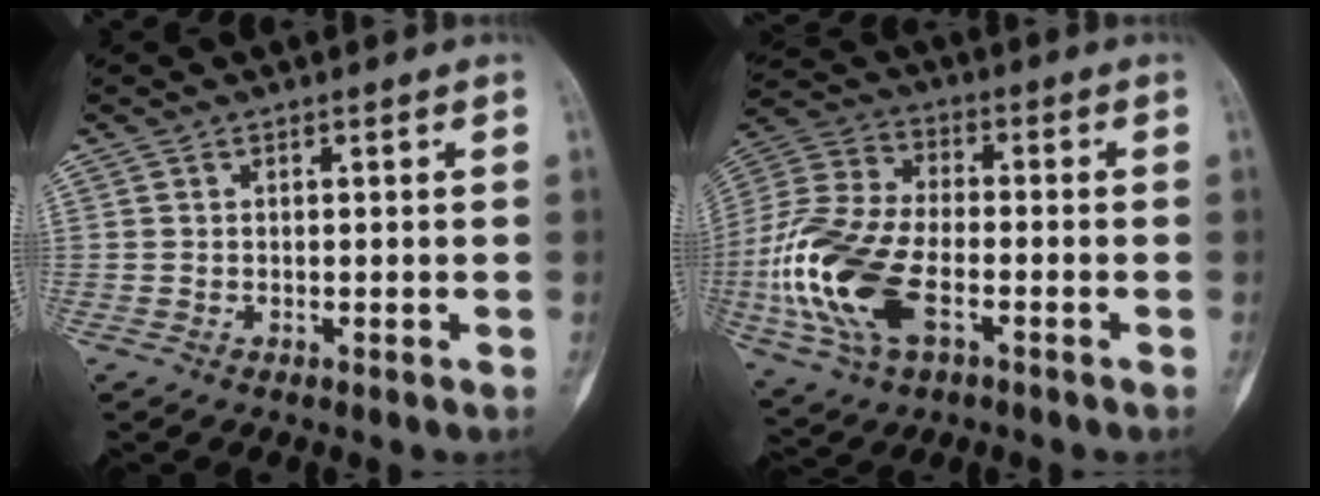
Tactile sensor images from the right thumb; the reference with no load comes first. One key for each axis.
{"total": 19.8, "fx": -5.1, "fy": 10.7, "fz": 15.9, "tx": -0.353, "ty": 0.010, "tz": -0.094}